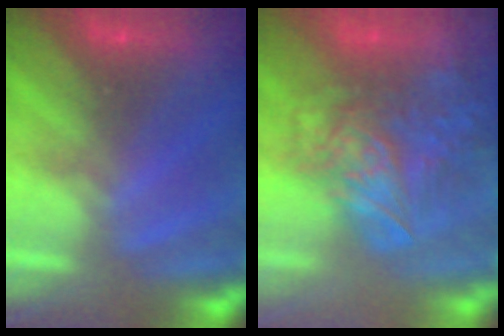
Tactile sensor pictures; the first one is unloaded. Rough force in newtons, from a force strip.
{"total": 8.5}